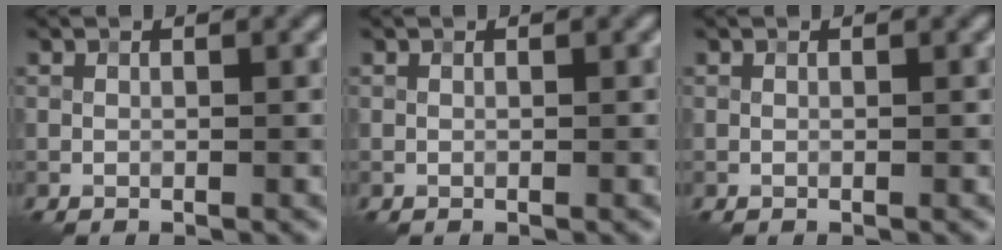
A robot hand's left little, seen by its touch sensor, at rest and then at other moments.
{"total": 0.0}
{"total": 0.0}